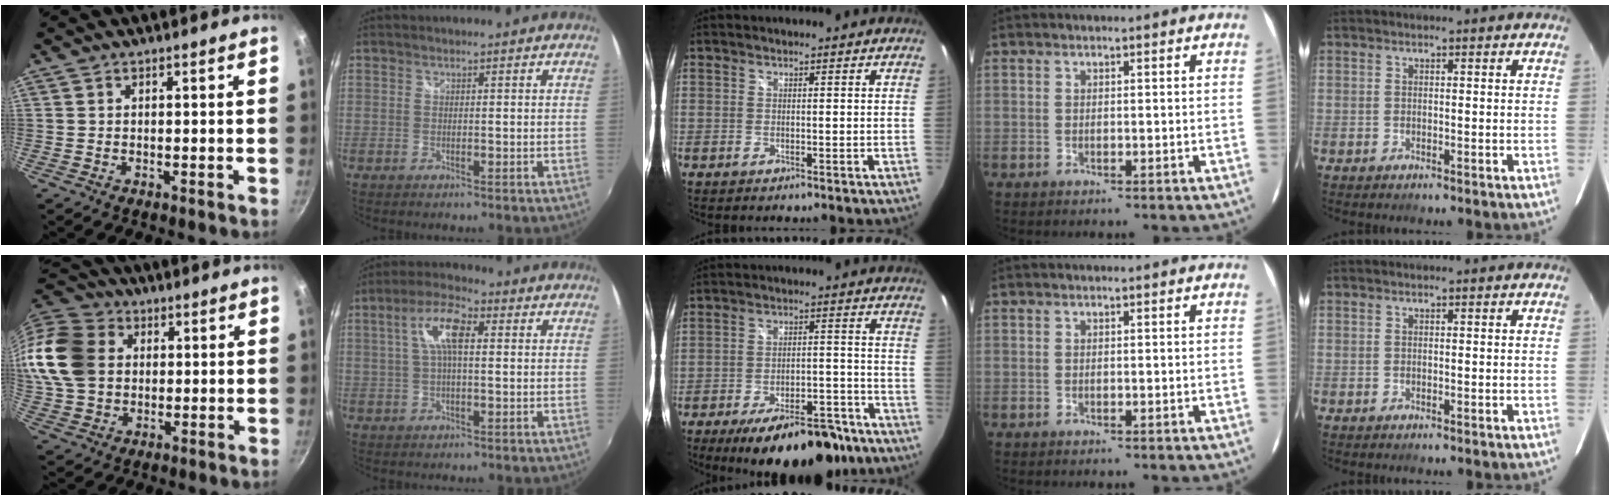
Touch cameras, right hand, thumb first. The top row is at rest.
{"thumb": {"total": 21.8, "force": [3.3, 17.5, 12.5], "torque": [-0.281, 0.034, 0.056]}, "index": {"total": 7.8, "force": [1.5, 2.9, 7.1], "torque": [-0.137, 0.019, 0.025]}, "middle": {"total": 17.4, "force": [-13.2, 6.1, 9.5], "torque": [-0.148, -0.007, -0.178]}}